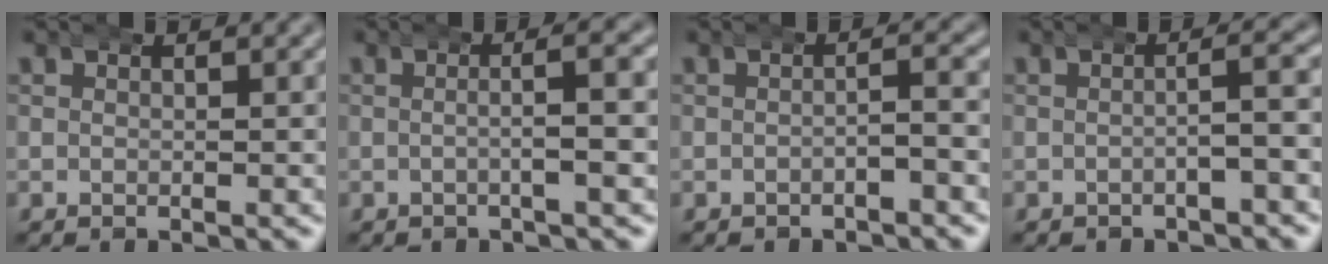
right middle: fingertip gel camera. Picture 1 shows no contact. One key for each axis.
{"total": 2.7, "fx": -0.1, "fy": 0.1, "fz": 2.7, "tx": -0.033, "ty": 0.015, "tz": -0.011}
{"total": 1.2, "fx": -0.6, "fy": 0.2, "fz": 1.0, "tx": -0.008, "ty": 0.003, "tz": -0.013}
{"total": 2.1, "fx": -0.5, "fy": 0.1, "fz": 2.0, "tx": -0.015, "ty": 0.011, "tz": -0.015}